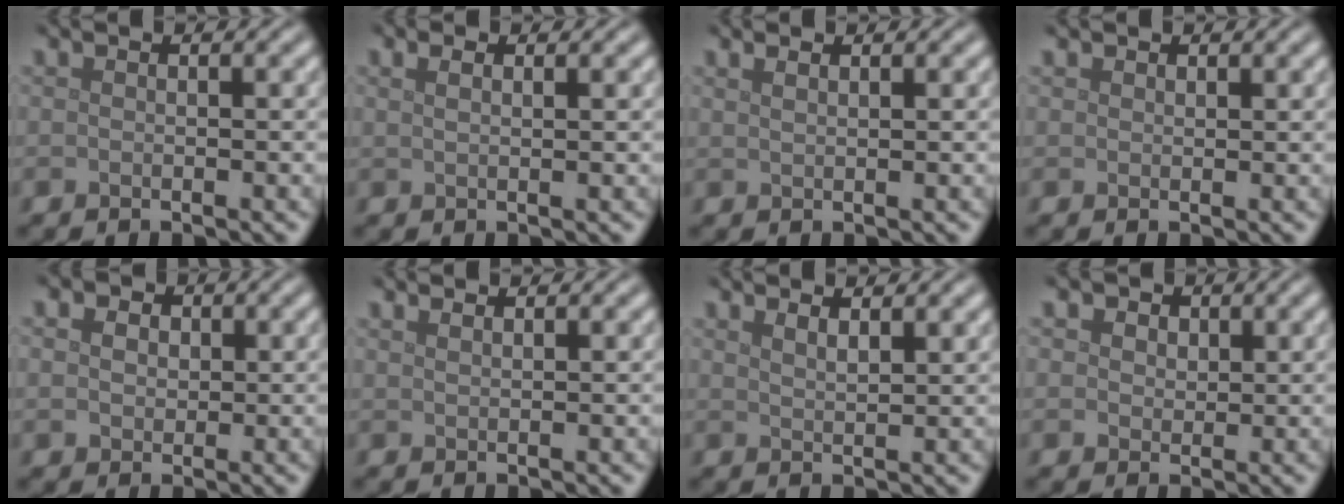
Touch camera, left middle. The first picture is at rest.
{"total": 1.9, "force": [1.2, 0.8, 1.3], "torque": [-0.014, 0.000, 0.007]}
{"total": 1.5, "force": [1.1, 0.5, 0.9], "torque": [-0.006, -0.002, 0.011]}
{"total": 0.9, "force": [0.7, 0.5, 0.1], "torque": [-0.001, -0.002, 0.014]}
{"total": 4.4, "force": [1.7, 3.4, 2.3], "torque": [-0.038, 0.019, 0.003]}
{"total": 1.0, "force": [0.9, 0.2, 0.4], "torque": [-0.007, -0.001, 0.013]}
{"total": 1.8, "force": [1.4, 0.5, 1.0], "torque": [-0.013, 0.003, 0.021]}
{"total": 3.8, "force": [2.0, 2.6, 1.8], "torque": [-0.037, 0.008, 0.017]}